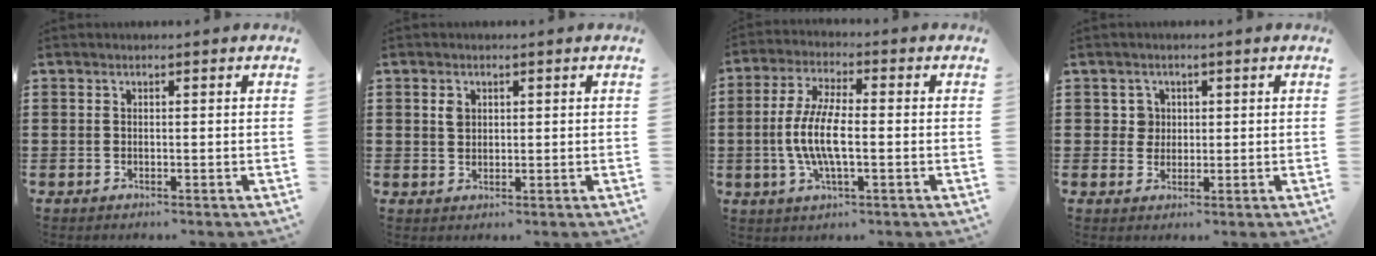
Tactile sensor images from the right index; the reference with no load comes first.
{"total": 1.6, "force": [0.6, 1.1, 0.9], "torque": [-0.020, 0.004, 0.012]}
{"total": 8.0, "force": [-1.4, 2.5, 7.4], "torque": [-0.170, -0.010, -0.034]}
{"total": 2.5, "force": [0.5, 2.3, 0.7], "torque": [-0.025, 0.010, 0.007]}